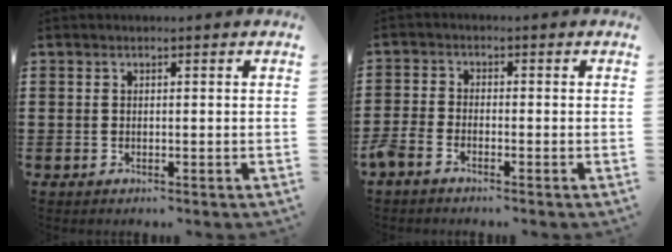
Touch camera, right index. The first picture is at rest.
{"total": 2.1, "force": [-2.0, 0.6, 0.6], "torque": [-0.027, -0.001, -0.043]}